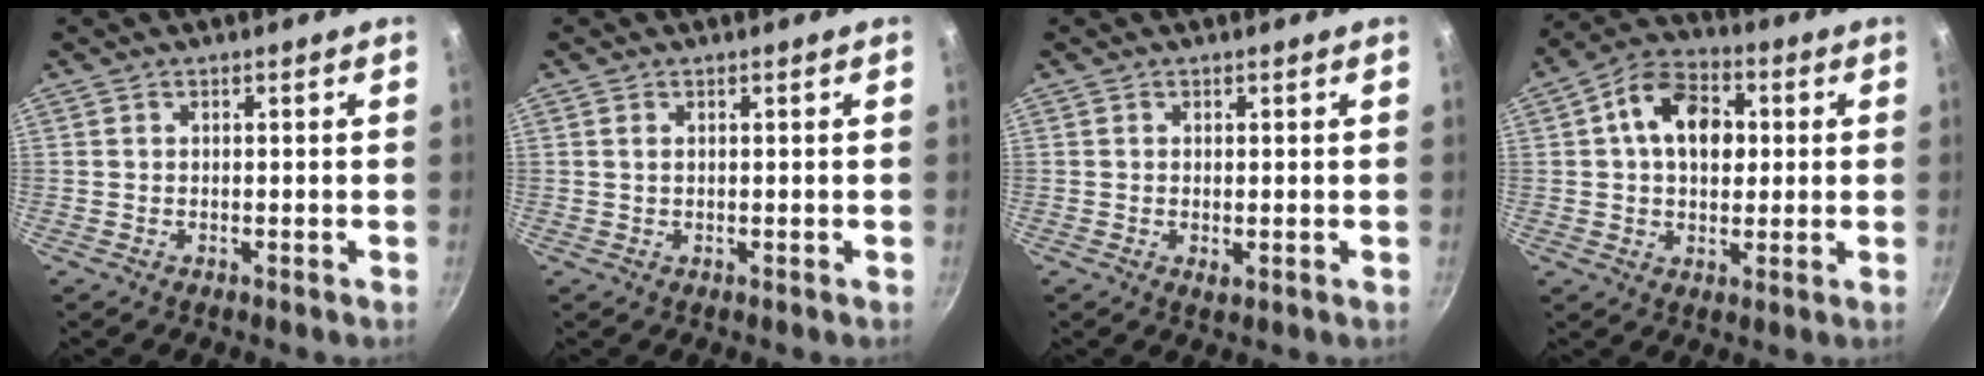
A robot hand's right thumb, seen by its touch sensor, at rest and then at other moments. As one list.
[{"total": 0.8, "force": [0.2, 0.4, 0.6], "torque": [-0.011, 0.001, 0.004]}, {"total": 1.0, "force": [0.0, 0.4, 0.9], "torque": [-0.016, -0.005, 0.001]}, {"total": 12.4, "force": [2.1, 8.7, 8.6], "torque": [-0.108, 0.014, 0.019]}]